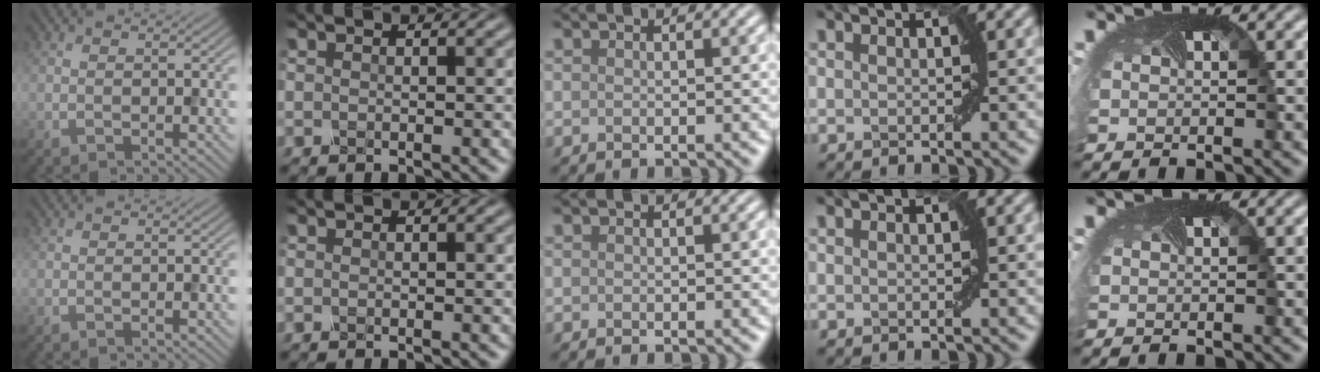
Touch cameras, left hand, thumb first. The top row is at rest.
{}